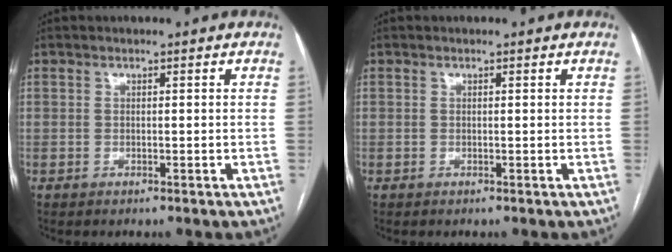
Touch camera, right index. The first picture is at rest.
{"total": 0.0}